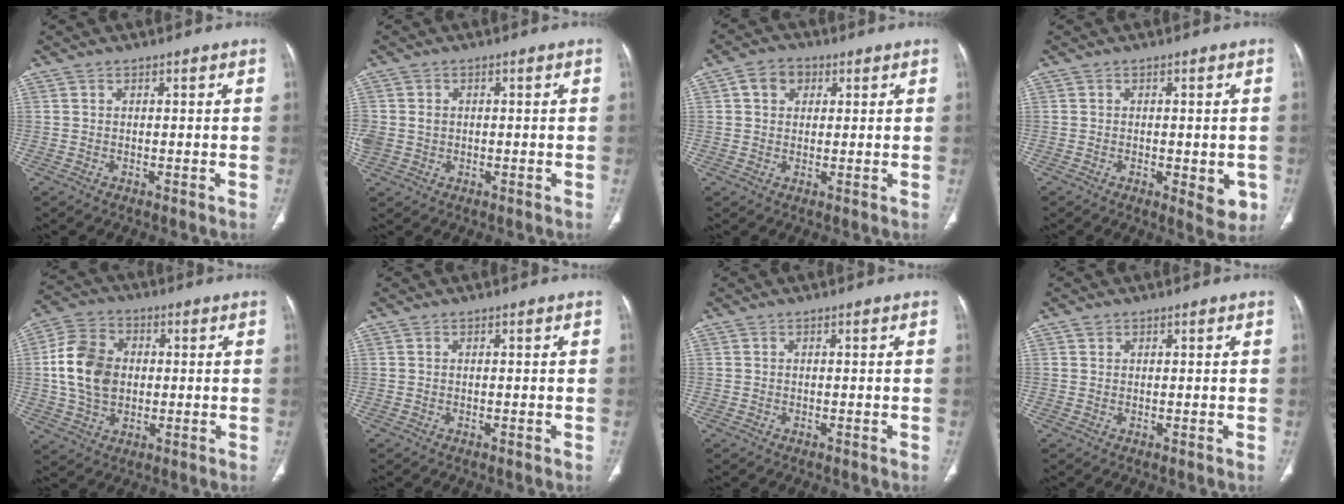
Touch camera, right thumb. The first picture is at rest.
{"total": 4.4, "force": [0.1, 3.8, 2.4], "torque": [-0.063, 0.008, 0.011]}
{"total": 4.8, "force": [1.6, 3.8, 2.4], "torque": [-0.023, 0.003, 0.023]}
{"total": 5.5, "force": [-1.4, 2.4, 4.8], "torque": [-0.045, -0.008, -0.014]}
{"total": 12.6, "force": [0.6, 9.4, 8.4], "torque": [-0.147, 0.013, 0.010]}
{"total": 0.0}
{"total": 0.0}
{"total": 0.8, "force": [0.4, 0.6, 0.2], "torque": [0.003, -0.002, 0.005]}